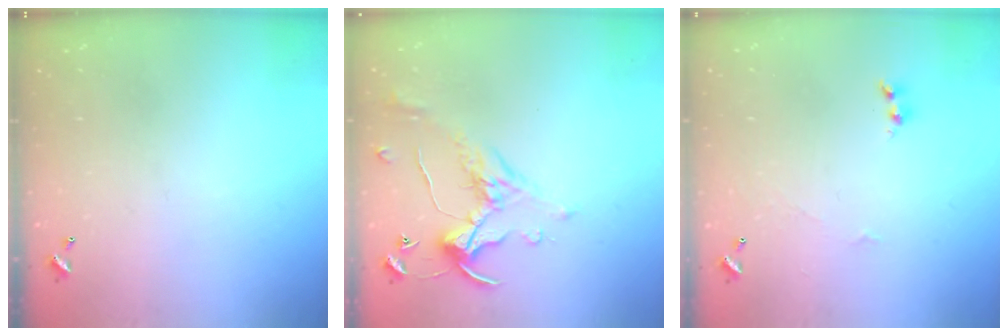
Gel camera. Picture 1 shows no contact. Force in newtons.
{"total": 1.1, "press": 0.6, "slide": 0.9}
{"total": 1.6, "press": 1.6, "slide": 0.2}